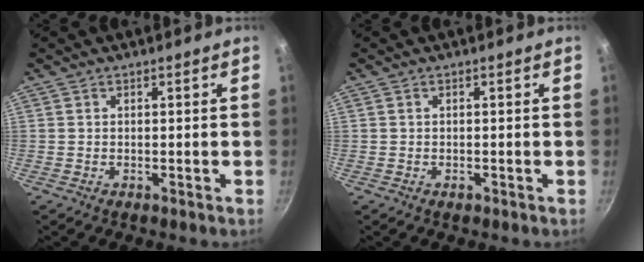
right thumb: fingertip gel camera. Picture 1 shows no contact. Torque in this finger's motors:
{"motor_torque": [-0.15, 0.04, -0.43, 0.11, 0.01]}